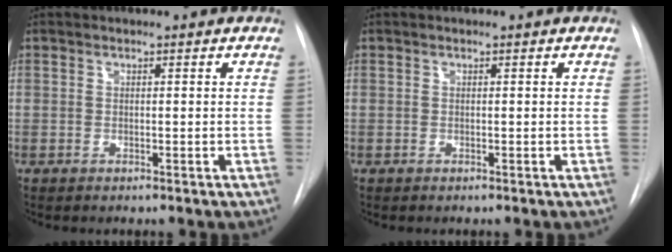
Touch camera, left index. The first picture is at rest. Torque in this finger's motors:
{"motor_torque": [-0.04, 0.04, 0.00, 0.00]}